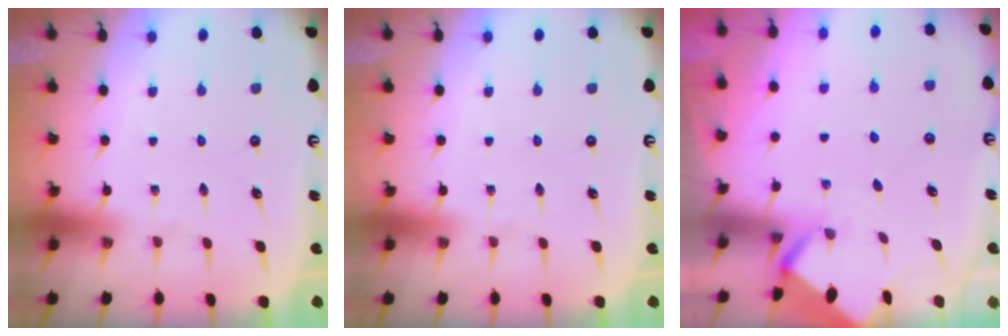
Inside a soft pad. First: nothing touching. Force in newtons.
{"total": 0.0}
{"total": 2.5, "press": 2.5, "slide": 0.1}